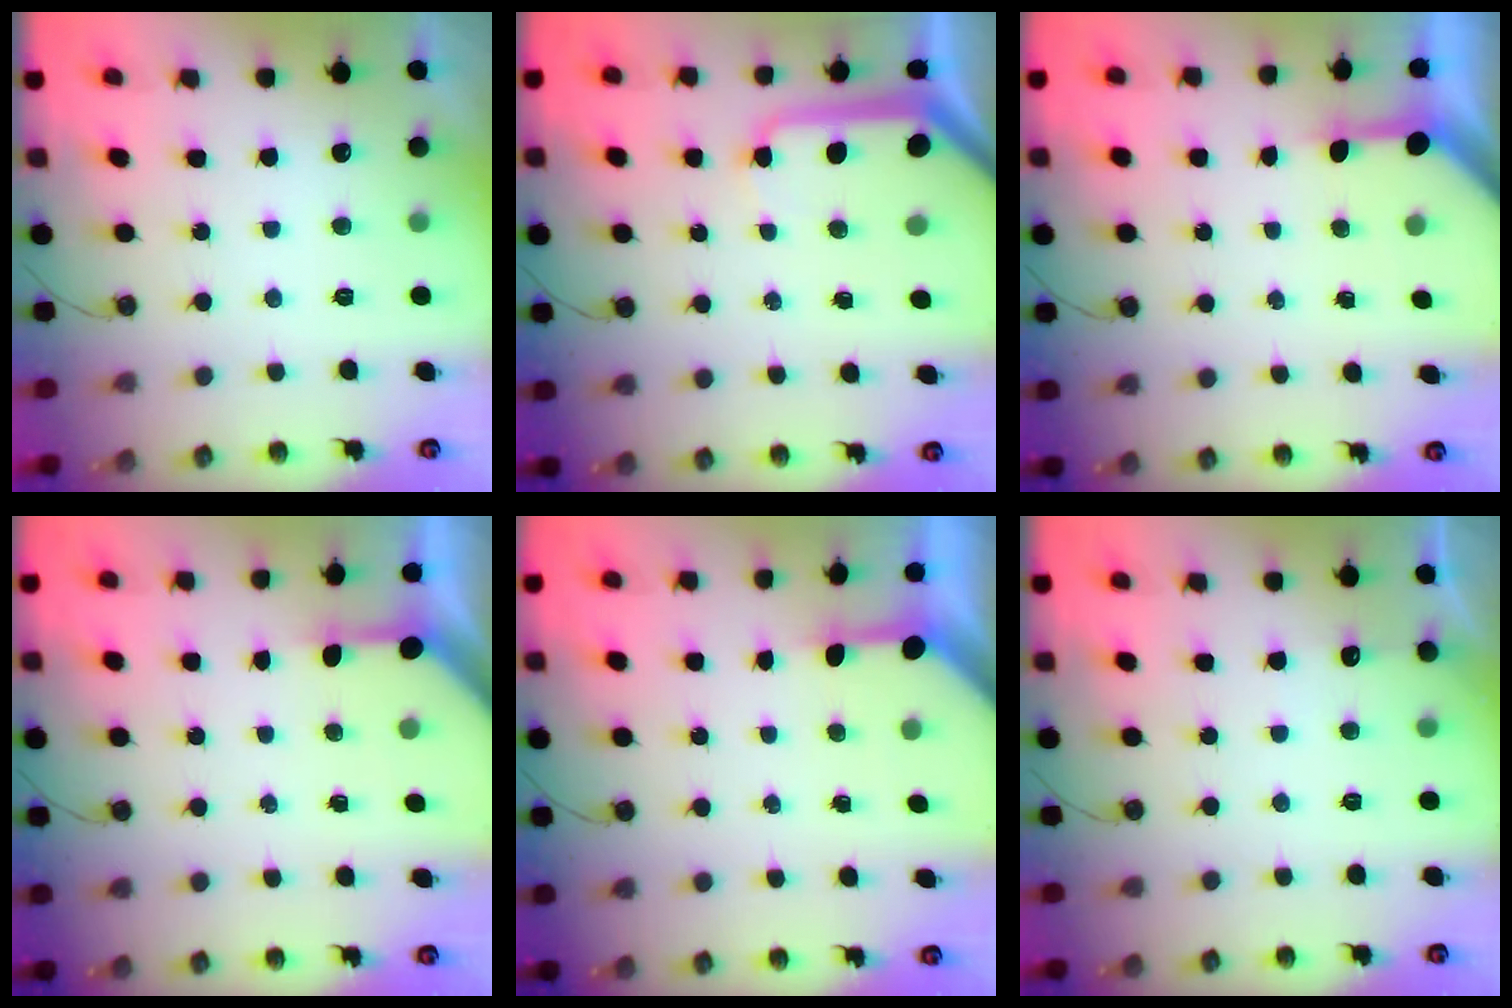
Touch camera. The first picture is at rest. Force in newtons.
{"total": 10.5, "press": 10.4, "slide": 1.1}
{"total": 3.3, "press": 3.3, "slide": 0.4}
{"total": 3.4, "press": 3.4, "slide": 0.4}
{"total": 3.5, "press": 3.5, "slide": 0.4}
{"total": 2.8, "press": 2.8, "slide": 0.4}